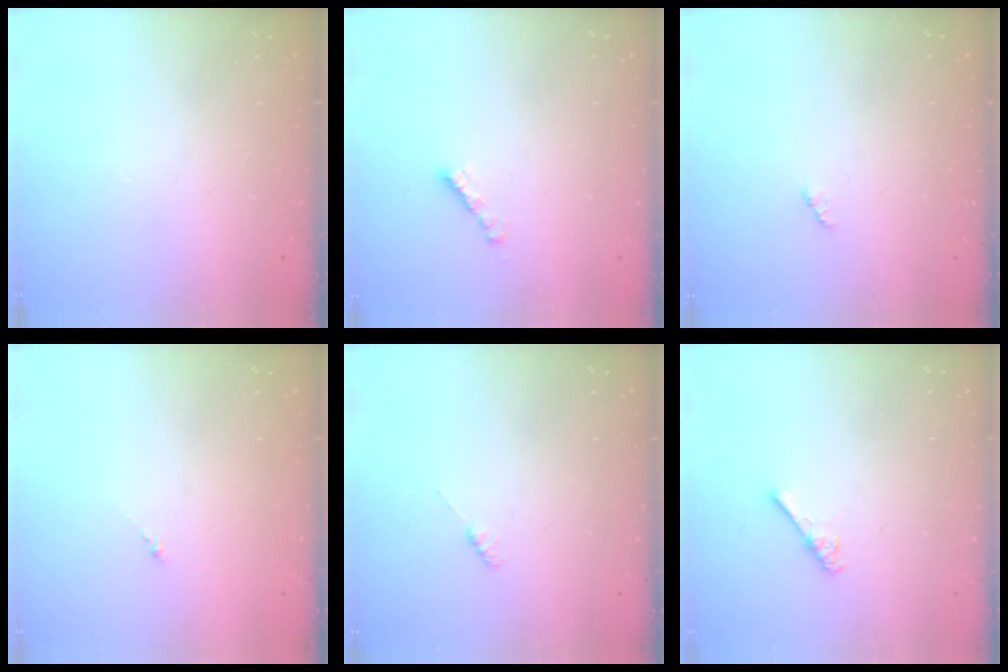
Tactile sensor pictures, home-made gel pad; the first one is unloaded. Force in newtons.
{"total": 2.3, "press": 2.3, "slide": 0.2}
{"total": 1.3, "press": 1.3, "slide": 0.2}
{"total": 0.0}
{"total": 2.3, "press": 2.3, "slide": 0.3}
{"total": 3.2, "press": 3.1, "slide": 0.5}